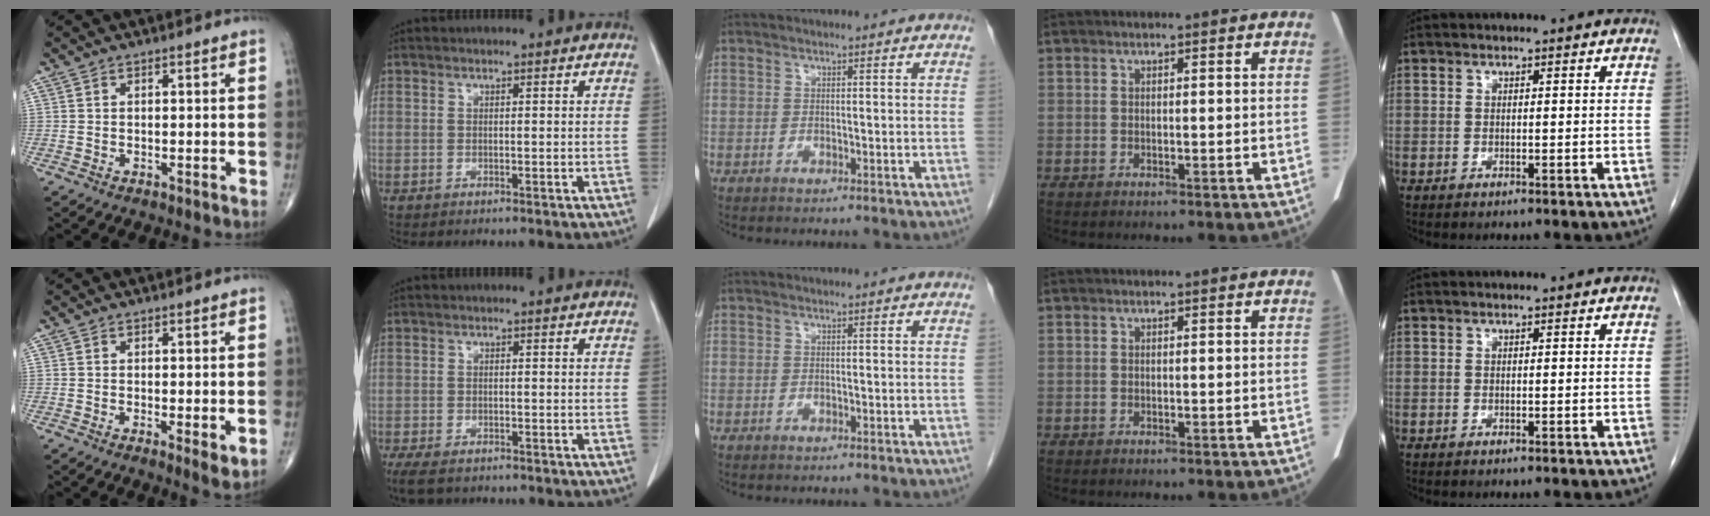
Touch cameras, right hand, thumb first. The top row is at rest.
{"thumb": {"total": 2.9, "force": [-0.3, 0.8, 2.8], "torque": [-0.043, -0.012, -0.005]}, "index": {"total": 5.4, "force": [-4.2, 2.1, 2.8], "torque": [-0.050, -0.012, -0.070]}}